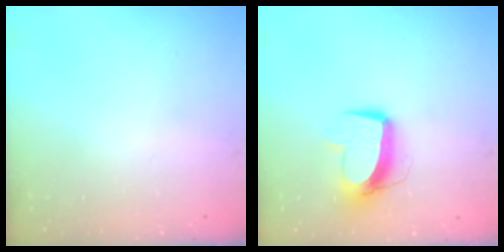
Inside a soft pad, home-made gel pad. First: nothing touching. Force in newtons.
{"total": 11.1, "press": 11.0, "slide": 1.4}